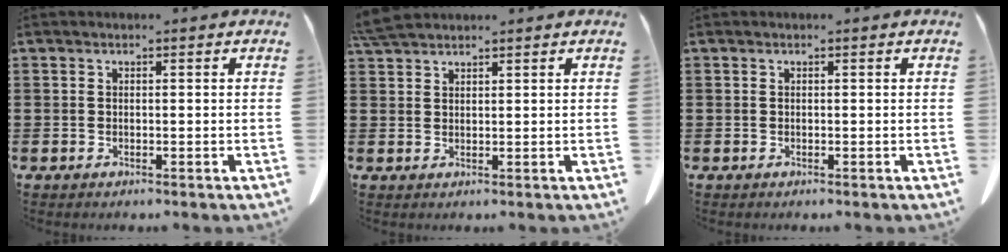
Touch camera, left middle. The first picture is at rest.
{"total": 3.6, "force": [3.2, 0.7, 1.5], "torque": [-0.039, 0.000, 0.063]}
{"total": 0.0}